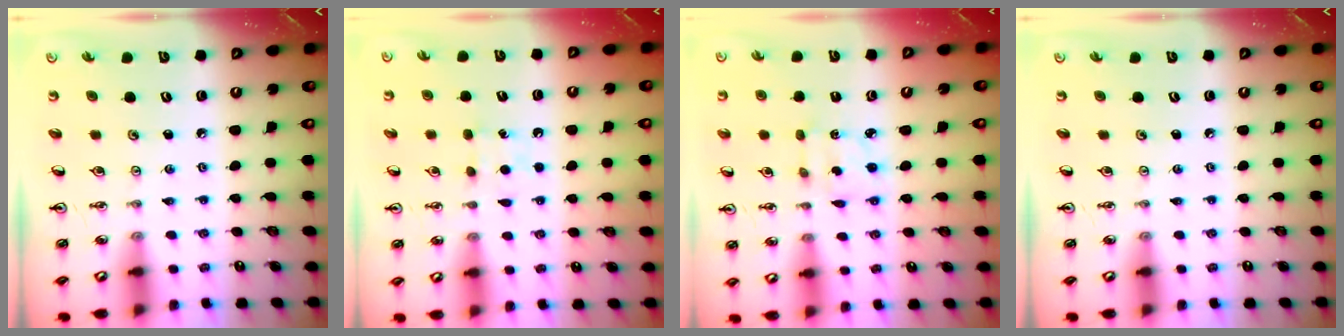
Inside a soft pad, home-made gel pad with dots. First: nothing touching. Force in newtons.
{"total": 6.4, "press": 6.3, "slide": 0.7}
{"total": 2.3, "press": 2.3, "slide": 0.2}
{"total": 0.0}